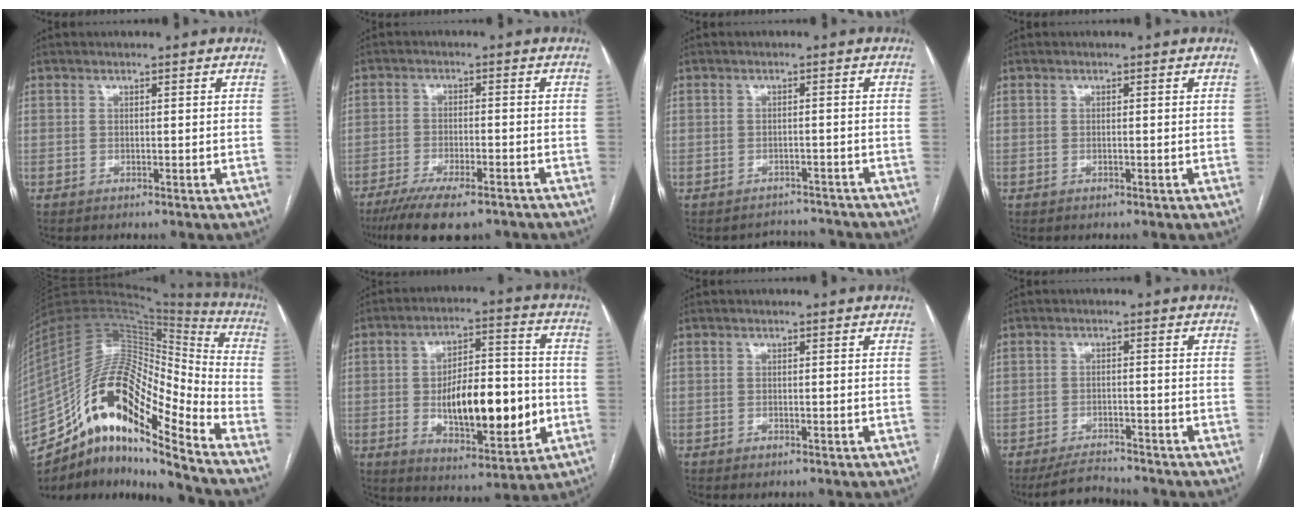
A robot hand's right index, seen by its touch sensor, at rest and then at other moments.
{"total": 11.5, "force": [-8.8, 2.7, 6.8], "torque": [-0.104, -0.018, -0.135]}
{"total": 3.6, "force": [-3.1, 1.3, -1.1], "torque": [0.013, 0.018, -0.042]}
{"total": 0.0}
{"total": 24.0, "force": [-14.7, 5.6, 18.1], "torque": [-0.349, 0.027, -0.257]}
{"total": 16.8, "force": [-2.7, 6.0, 15.4], "torque": [-0.243, 0.012, -0.032]}
{"total": 0.7, "force": [-0.5, 0.3, 0.5], "torque": [-0.009, -0.002, -0.002]}
{"total": 4.9, "force": [-4.7, 0.8, 0.9], "torque": [-0.017, -0.013, -0.080]}